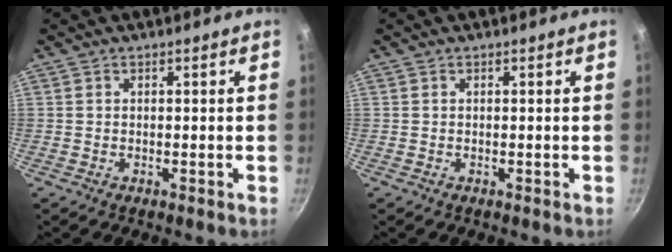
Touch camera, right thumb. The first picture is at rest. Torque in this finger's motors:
{"motor_torque": [-0.08, 0.08, -0.06, 0.05, 0.00]}